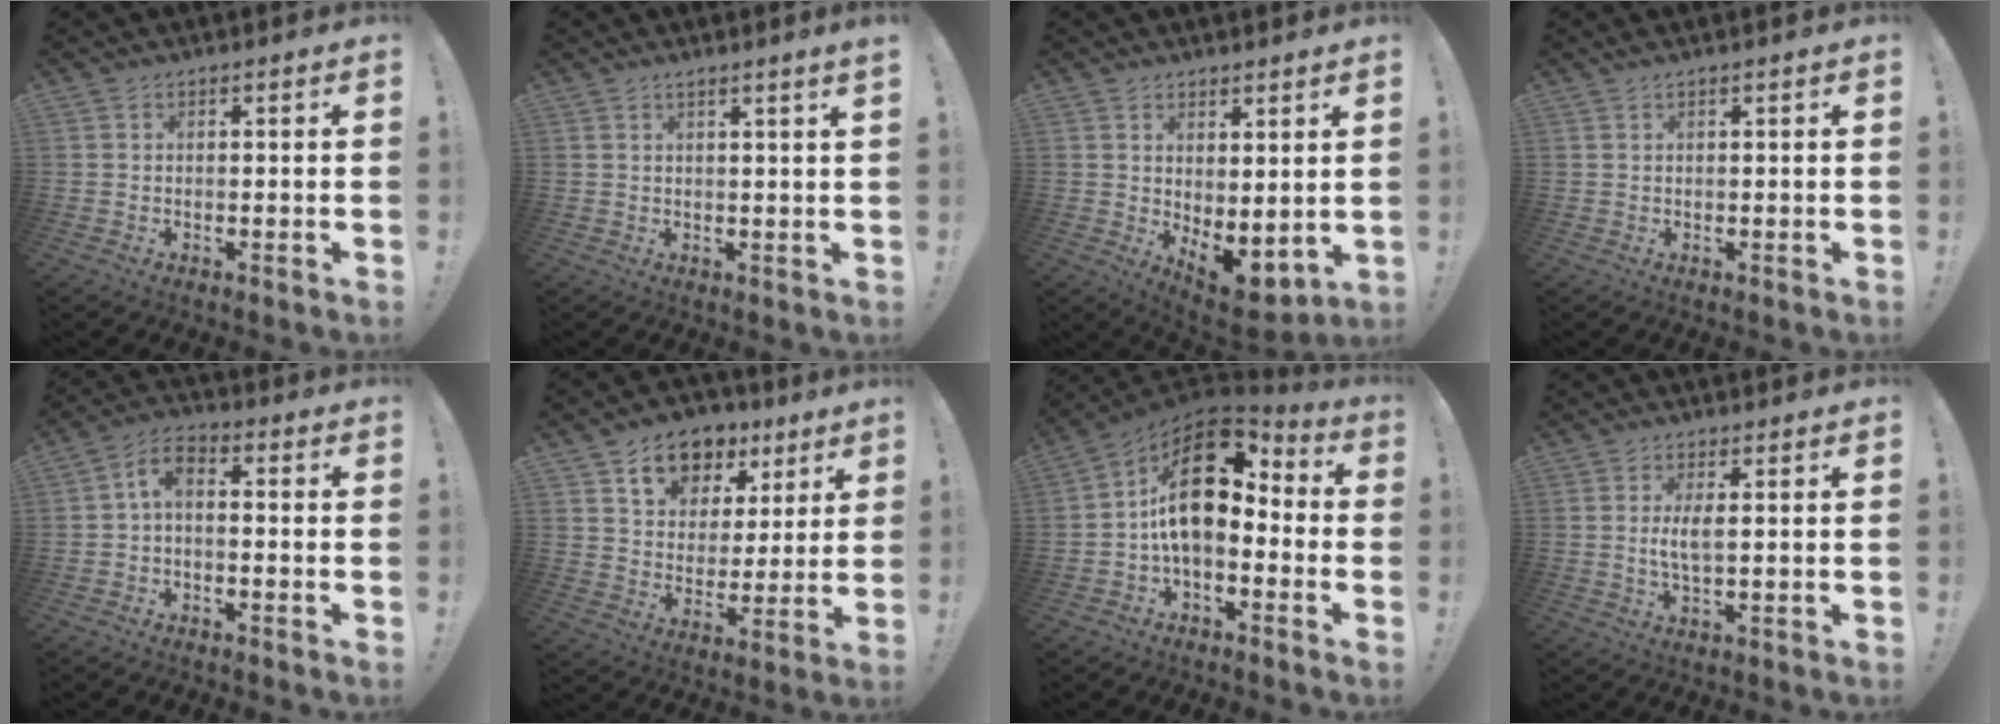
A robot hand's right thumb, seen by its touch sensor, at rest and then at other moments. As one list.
[{"total": 2.4, "force": [1.6, -0.6, 1.7], "torque": [-0.023, -0.011, 0.024]}, {"total": 5.8, "force": [0.6, 3.1, 4.9], "torque": [-0.040, -0.028, 0.022]}, {"total": 0.9, "force": [0.5, -0.2, 0.7], "torque": [-0.022, 0.003, 0.010]}, {"total": 5.2, "force": [-0.7, 2.6, 4.5], "torque": [-0.099, 0.003, -0.013]}, {"total": 12.3, "force": [7.0, 8.8, 4.9], "torque": [-0.077, -0.035, 0.132]}, {"total": 17.5, "force": [2.8, 9.4, 14.5], "torque": [-0.249, -0.006, 0.052]}, {"total": 3.9, "force": [0.3, 0.7, 3.9], "torque": [-0.080, -0.006, 0.002]}]